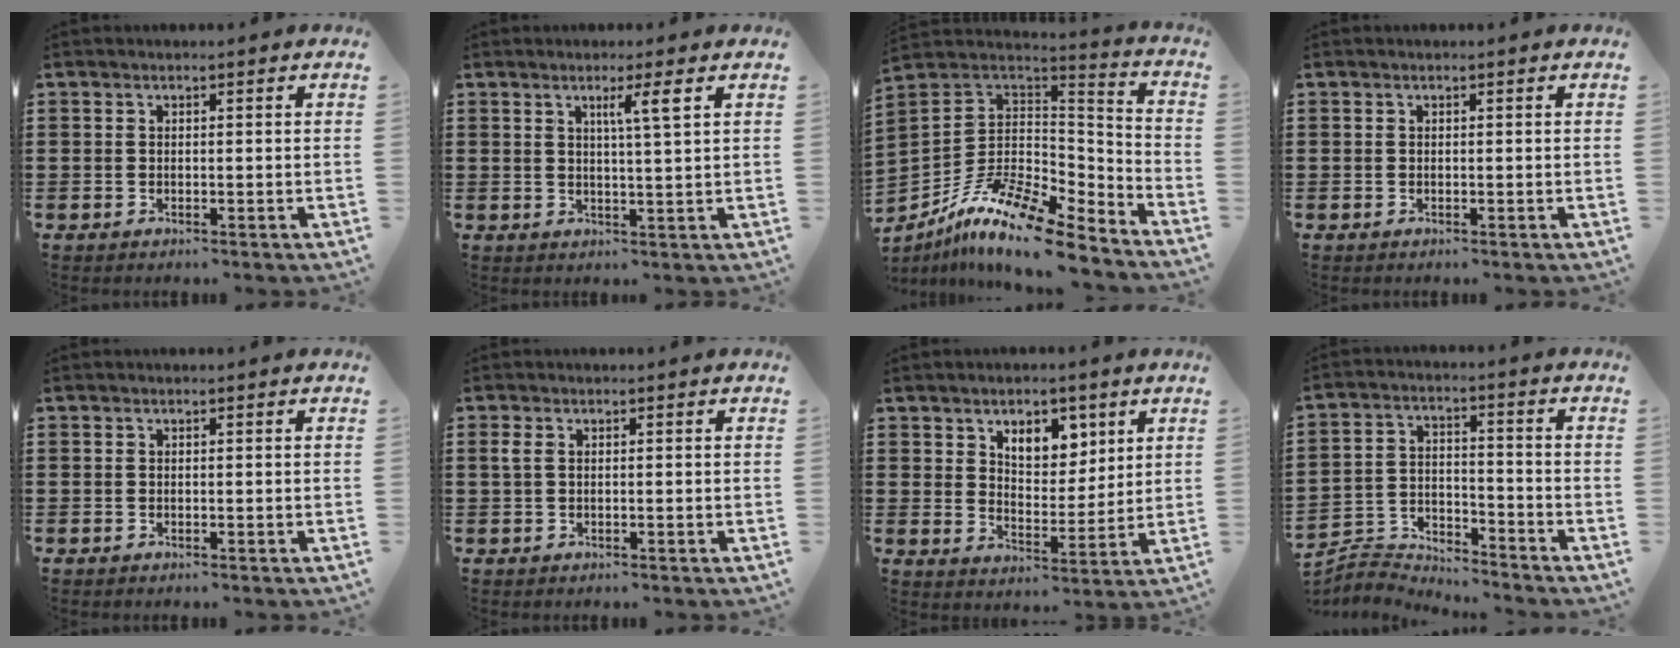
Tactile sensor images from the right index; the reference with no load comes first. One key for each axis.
{"total": 3.4, "fx": 1.4, "fy": -0.2, "fz": 3.1, "tx": -0.056, "ty": -0.007, "tz": 0.019}
{"total": 13.5, "fx": -9.6, "fy": 3.5, "fz": 8.9, "tx": -0.181, "ty": 0.015, "tz": -0.183}
{"total": 0.0}
{"total": 0.0}
{"total": 1.2, "fx": 0.1, "fy": 0.5, "fz": 1.1, "tx": -0.024, "ty": 0.002, "tz": 0.000}
{"total": 6.1, "fx": 3.8, "fy": 3.7, "fz": 3.0, "tx": -0.052, "ty": 0.000, "tz": 0.064}
{"total": 4.7, "fx": -4.6, "fy": 0.6, "fz": 0.1, "tx": -0.019, "ty": 0.000, "tz": -0.101}